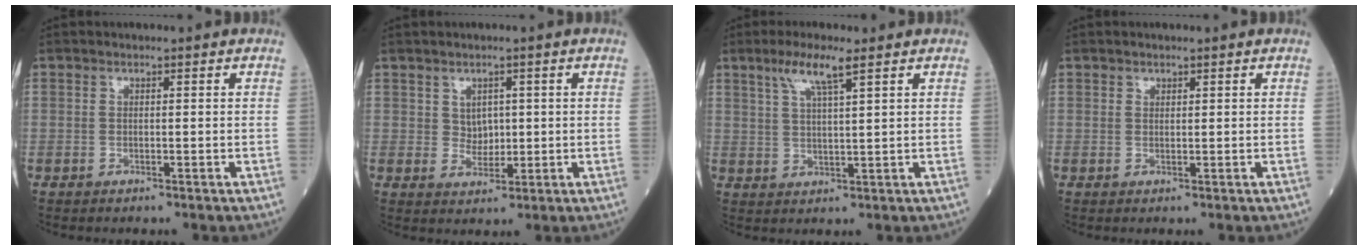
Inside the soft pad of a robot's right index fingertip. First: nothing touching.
{"total": 3.1, "force": [0.7, 2.5, 1.8], "torque": [-0.021, 0.000, 0.015]}
{"total": 5.5, "force": [3.4, 0.1, 4.4], "torque": [-0.090, 0.002, 0.066]}
{"total": 0.6, "force": [0.4, 0.3, 0.1], "torque": [0.002, -0.004, 0.004]}